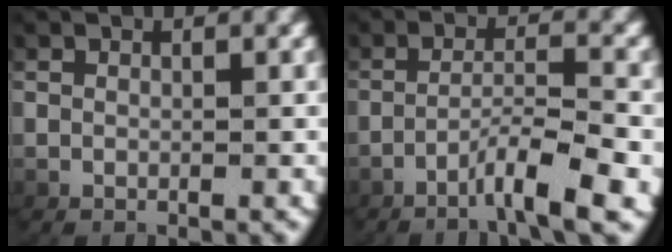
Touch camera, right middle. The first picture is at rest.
{"total": 4.1, "force": [-2.5, 0.3, 3.3], "torque": [-0.059, 0.000, -0.038]}